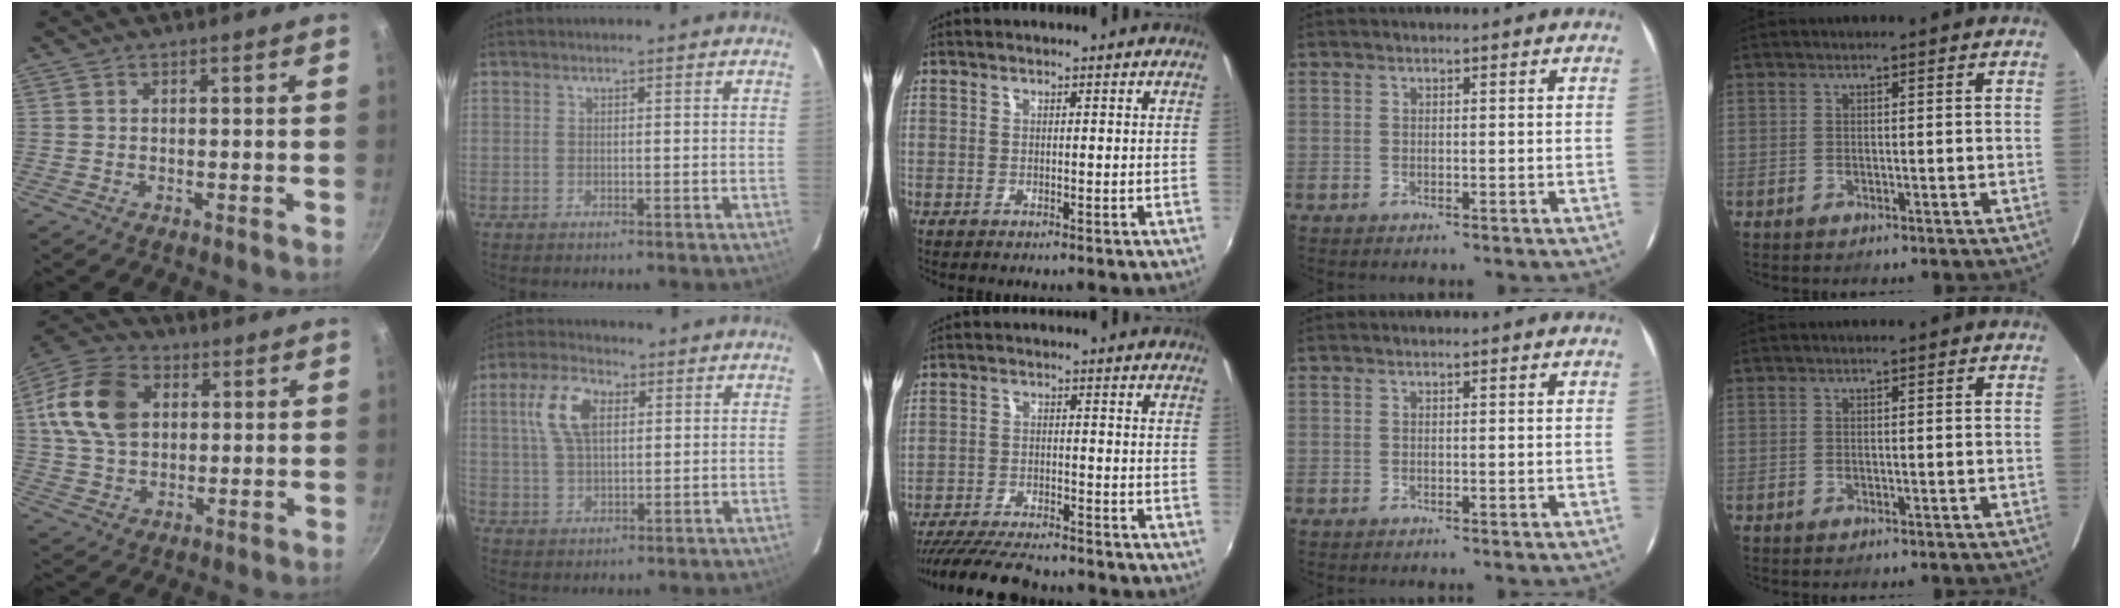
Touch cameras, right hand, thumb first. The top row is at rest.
{"thumb": {"total": 15.7, "force": [3.4, 11.2, 10.5], "torque": [-0.178, 0.012, 0.051]}, "index": {"total": 9.0, "force": [2.9, 4.8, 7.0], "torque": [-0.142, 0.020, 0.056]}, "middle": {"total": 14.2, "force": [-12.5, 2.7, 6.2], "torque": [-0.137, -0.021, -0.202]}}